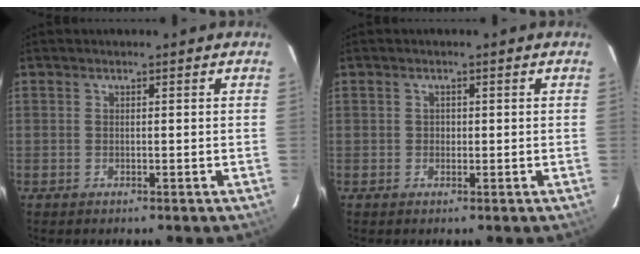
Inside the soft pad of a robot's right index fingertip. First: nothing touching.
{"total": 1.0, "force": [-0.1, 1.0, 0.1], "torque": [0.002, 0.002, -0.001]}